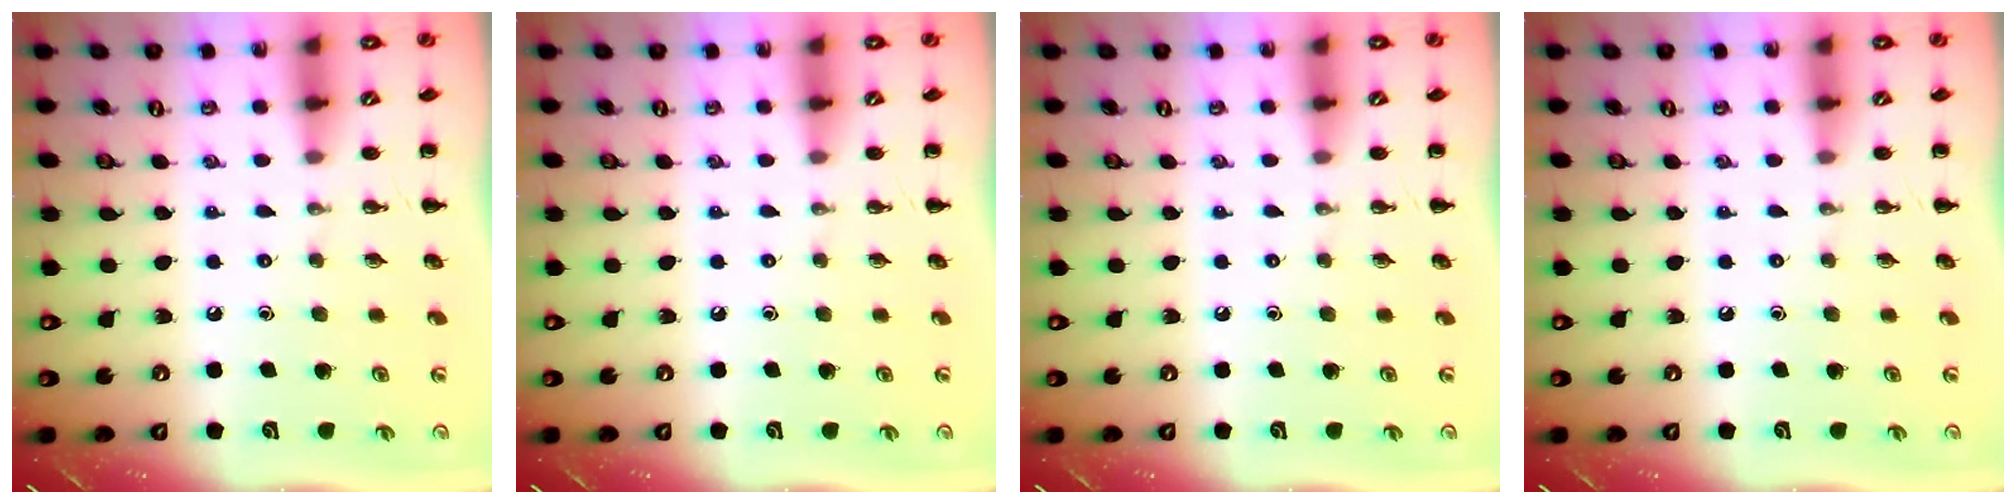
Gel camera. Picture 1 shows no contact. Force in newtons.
{"total": 0.0}
{"total": 0.0}
{"total": 0.0}